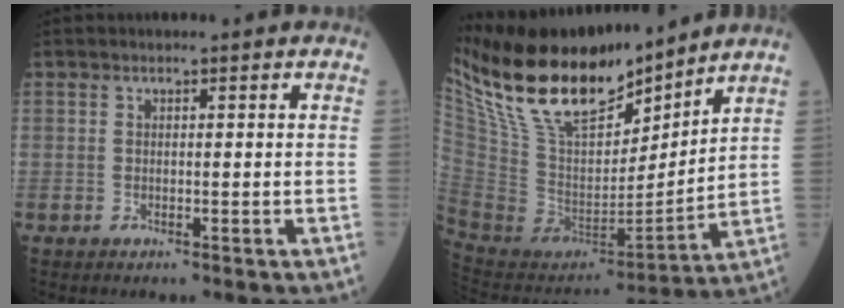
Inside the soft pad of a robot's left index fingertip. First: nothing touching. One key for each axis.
{"total": 21.7, "fx": 17.4, "fy": 6.0, "fz": 11.7, "tx": -0.235, "ty": 0.009, "tz": 0.325}